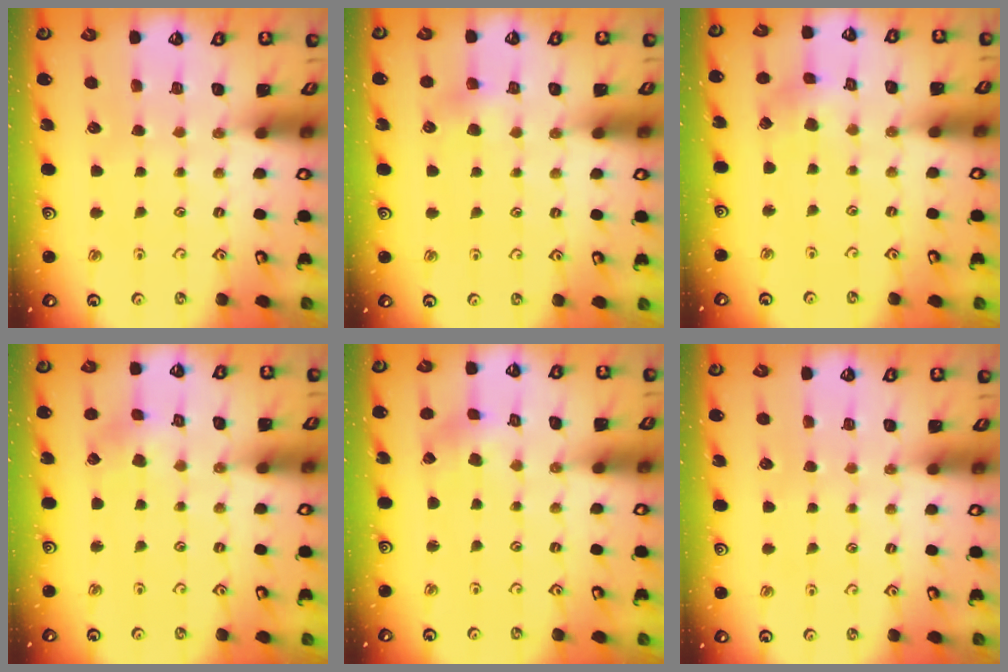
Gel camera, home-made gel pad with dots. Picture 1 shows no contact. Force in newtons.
{"total": 3.4, "press": 3.4, "slide": 0.3}
{"total": 2.3, "press": 2.3, "slide": 0.2}
{"total": 1.9, "press": 1.9, "slide": 0.1}
{"total": 1.0, "press": 1.0, "slide": 0.1}
{"total": 0.0}